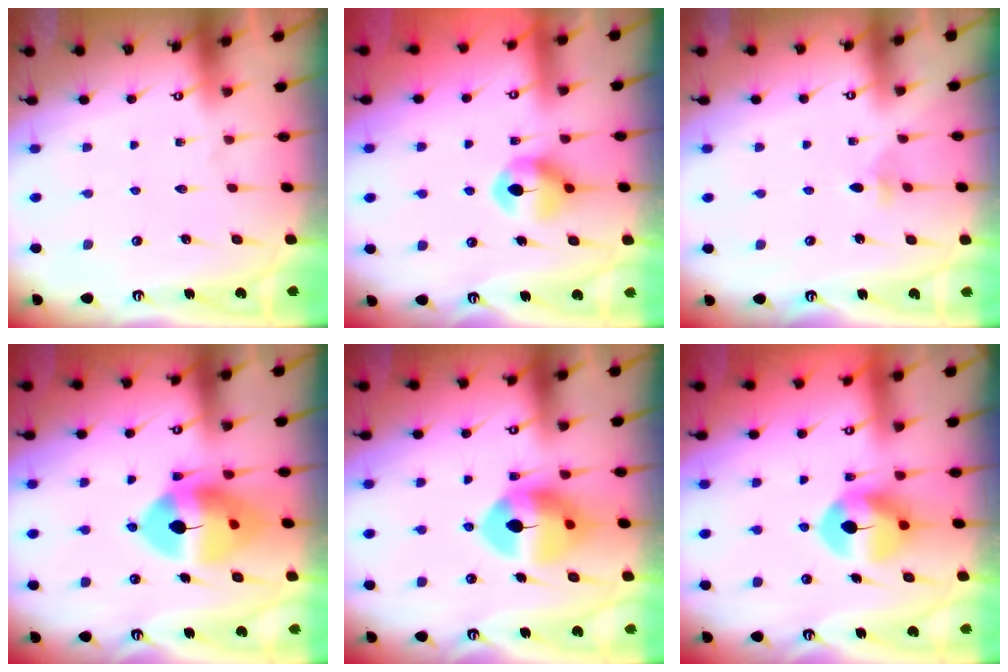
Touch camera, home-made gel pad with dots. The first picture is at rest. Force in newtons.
{"total": 7.4, "press": 7.4, "slide": 0.5}
{"total": 2.3, "press": 2.3, "slide": 0.4}
{"total": 13.7, "press": 13.5, "slide": 2.2}
{"total": 11.2, "press": 11.0, "slide": 2.0}
{"total": 8.1, "press": 8.0, "slide": 1.4}